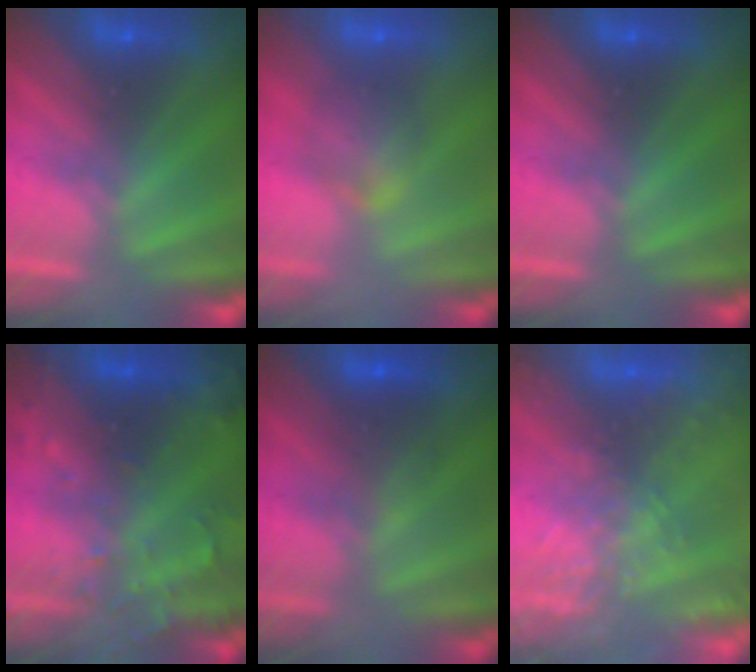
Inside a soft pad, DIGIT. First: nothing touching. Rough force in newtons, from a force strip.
{"total": 7.8}
{"total": 0.0}
{"total": 7.3}
{"total": 2.2}
{"total": 5.9}